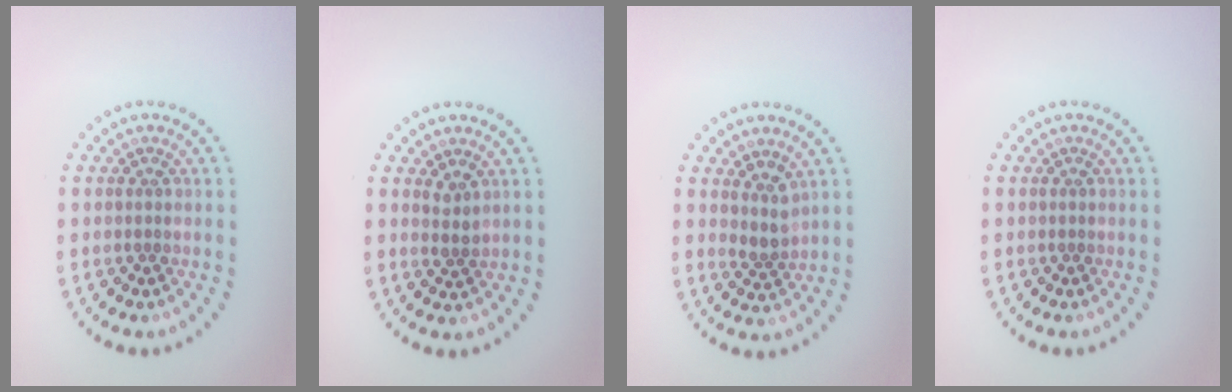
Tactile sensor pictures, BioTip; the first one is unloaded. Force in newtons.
{"total": 1.3, "press": 1.0, "slide": 0.8}
{"total": 2.1, "press": 1.6, "slide": 1.4}
{"total": 0.0}